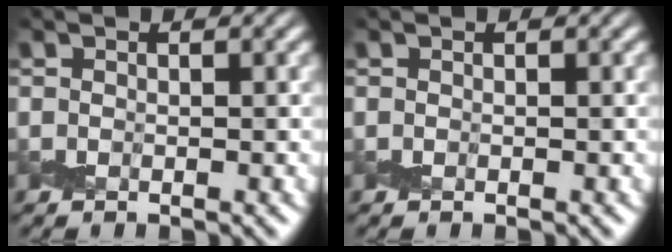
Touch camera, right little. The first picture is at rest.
{"total": 0.0}